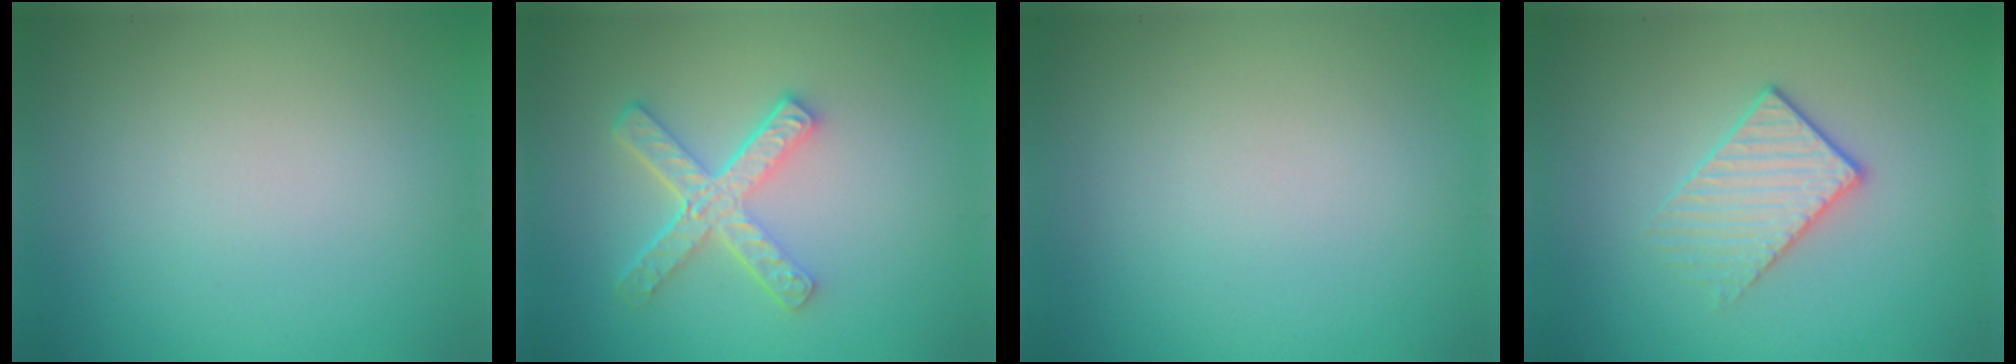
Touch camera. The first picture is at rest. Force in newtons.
{"total": 4.5, "press": 3.2, "slide": 3.1}
{"total": 0.0}
{"total": 2.2, "press": 1.9, "slide": 1.2}